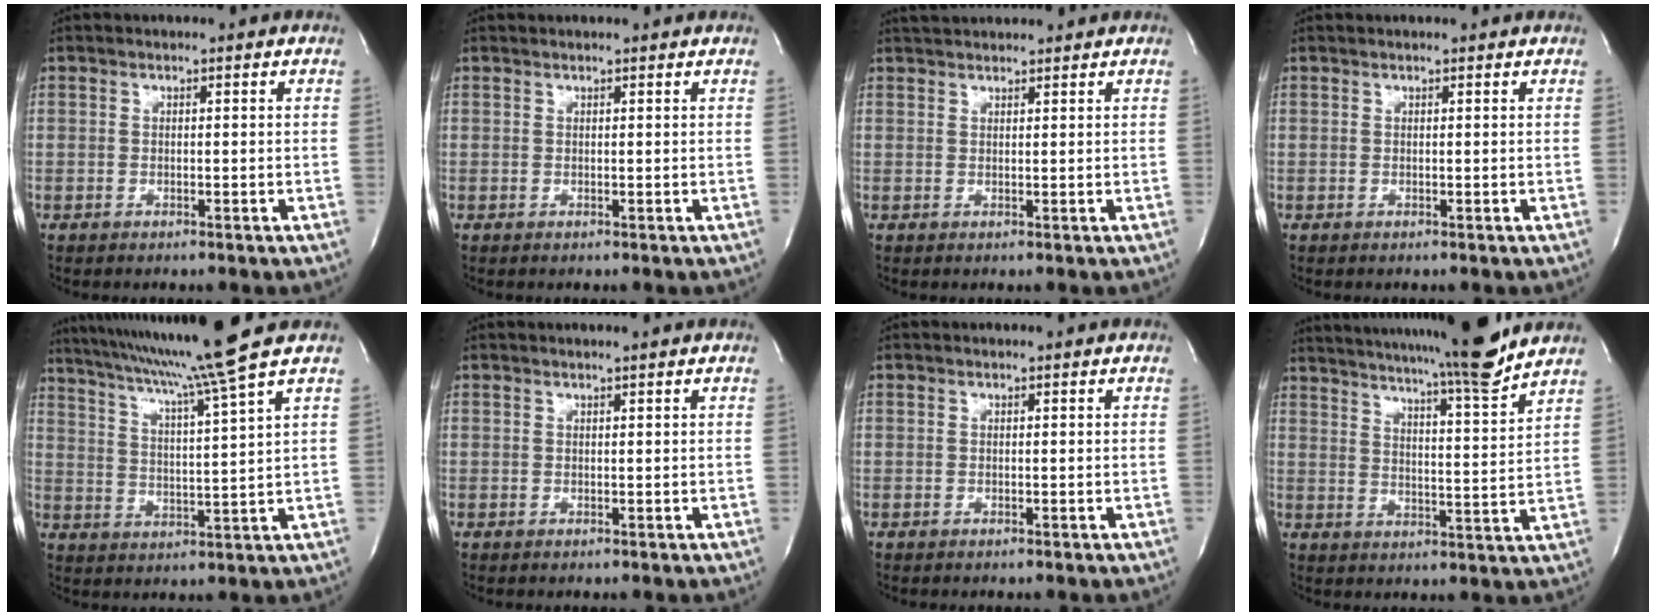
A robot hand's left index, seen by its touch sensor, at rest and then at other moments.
{"total": 2.9, "force": [2.8, 0.0, 0.9], "torque": [-0.013, 0.018, 0.031]}
{"total": 4.2, "force": [4.1, 0.3, 1.0], "torque": [-0.019, 0.031, 0.066]}
{"total": 1.8, "force": [1.7, 0.0, 0.5], "torque": [-0.011, 0.013, 0.020]}
{"total": 13.7, "force": [11.0, -3.6, 7.3], "torque": [-0.128, -0.029, 0.170]}
{"total": 0.6, "force": [0.5, -0.3, 0.4], "torque": [-0.013, -0.006, 0.015]}
{"total": 0.0}
{"total": 18.6, "force": [16.5, -0.9, 8.4], "torque": [-0.143, -0.039, 0.229]}